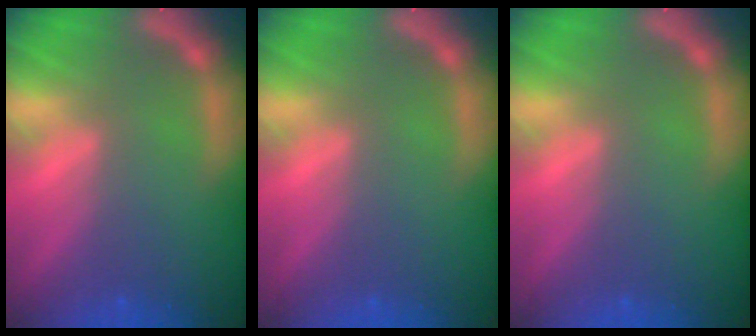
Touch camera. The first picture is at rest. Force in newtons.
{"total": 0.0}
{"total": 0.0}